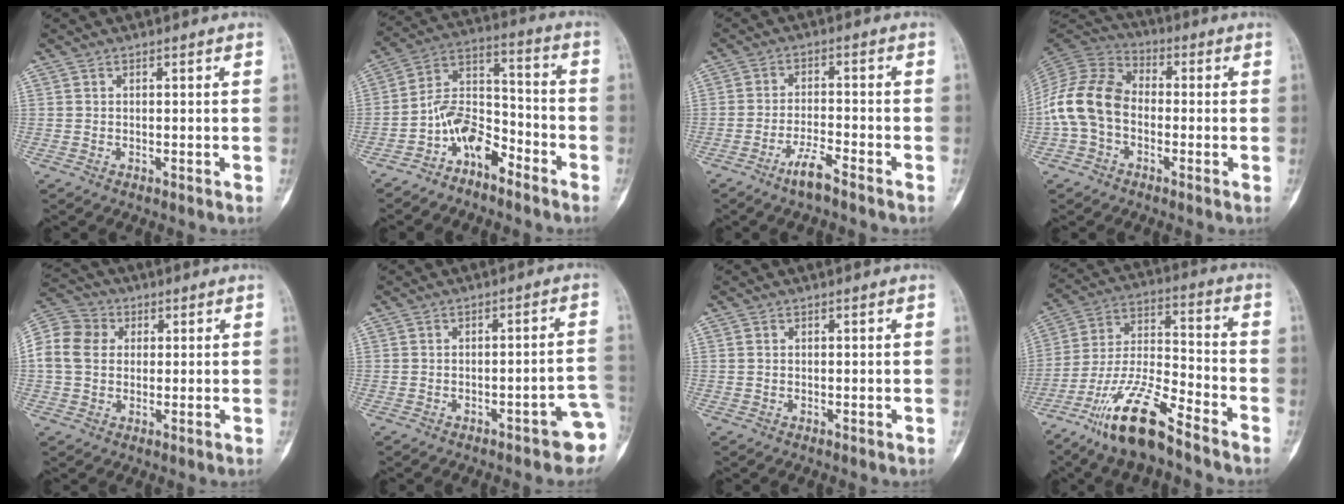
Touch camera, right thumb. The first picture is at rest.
{"total": 10.3, "force": [-6.4, 5.7, 5.7], "torque": [-0.083, 0.088, -0.128]}
{"total": 5.0, "force": [-3.7, 0.7, 3.3], "torque": [-0.065, 0.023, -0.070]}
{"total": 12.9, "force": [-2.3, 9.3, 8.6], "torque": [-0.163, 0.037, -0.056]}
{"total": 10.6, "force": [1.3, 8.7, 5.9], "torque": [-0.107, 0.025, 0.016]}
{"total": 7.0, "force": [-3.8, 2.3, 5.4], "torque": [-0.042, 0.036, -0.044]}
{"total": 0.0}
{"total": 15.8, "force": [-11.2, 3.6, 10.6], "torque": [-0.203, 0.069, -0.209]}